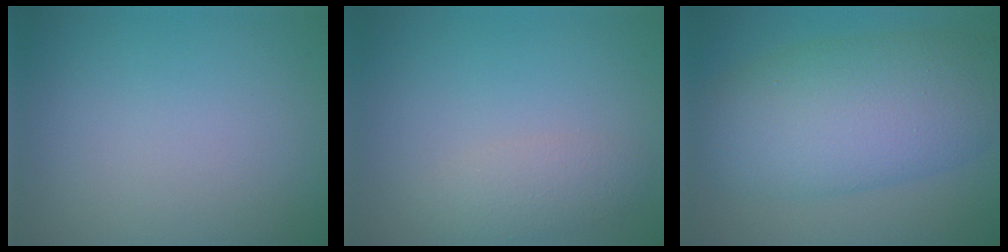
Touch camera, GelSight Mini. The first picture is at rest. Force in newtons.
{"total": 1.9, "press": 1.9, "slide": 0.0}
{"total": 9.1, "press": 9.1, "slide": 0.0}